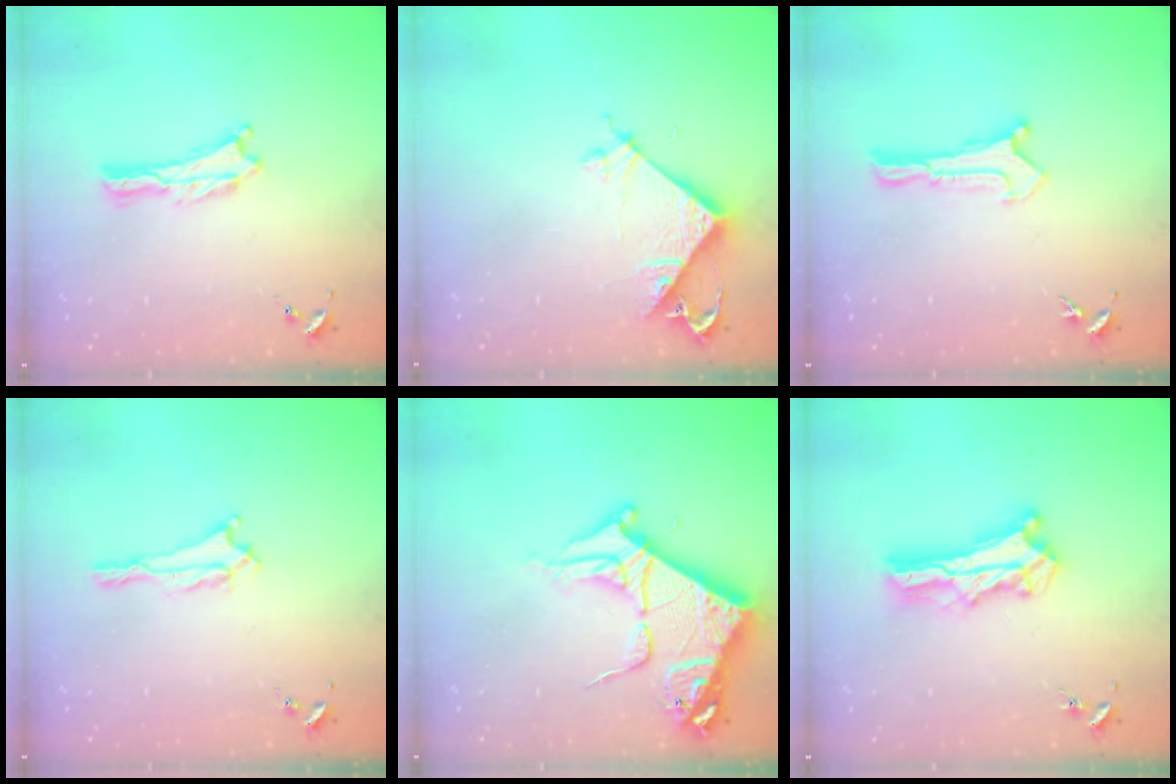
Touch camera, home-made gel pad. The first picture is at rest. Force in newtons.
{"total": 6.6, "press": 6.6, "slide": 0.3}
{"total": 0.0}
{"total": 0.8, "press": 0.8, "slide": 0.1}
{"total": 8.8, "press": 8.7, "slide": 0.8}
{"total": 8.1, "press": 8.1, "slide": 0.5}